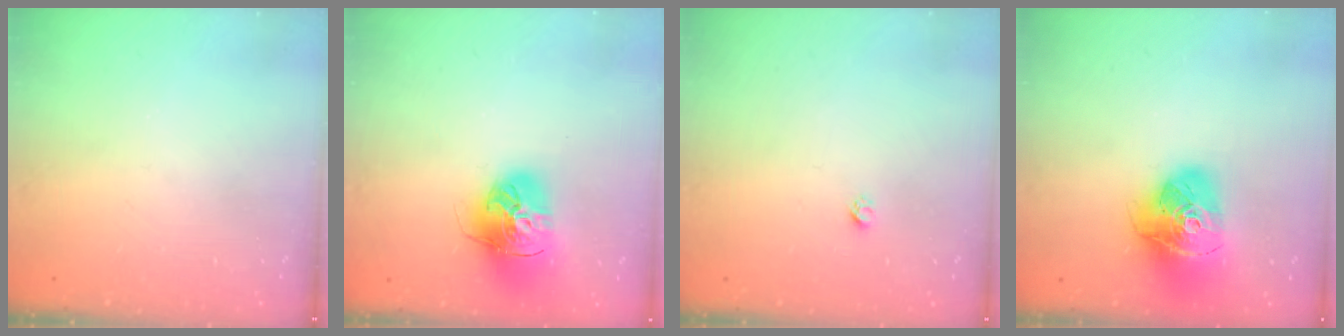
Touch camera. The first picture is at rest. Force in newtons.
{"total": 16.3, "press": 16.2, "slide": 1.6}
{"total": 1.9, "press": 1.9, "slide": 0.1}
{"total": 18.0, "press": 17.9, "slide": 1.9}